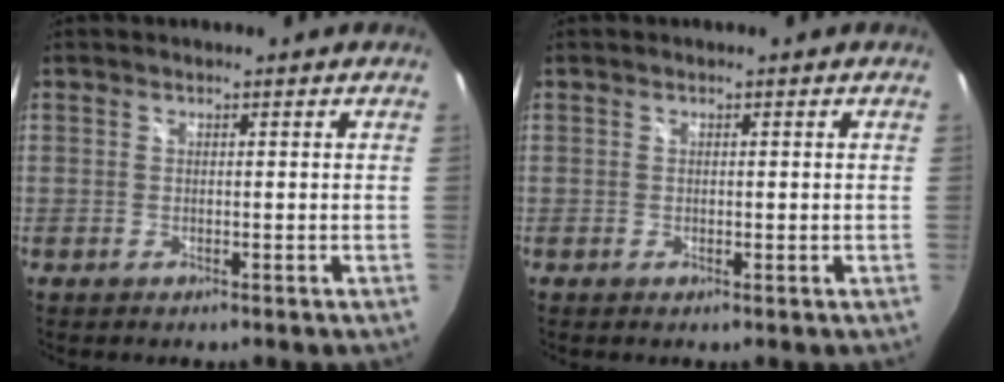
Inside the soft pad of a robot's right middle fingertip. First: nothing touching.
{"total": 0.0}